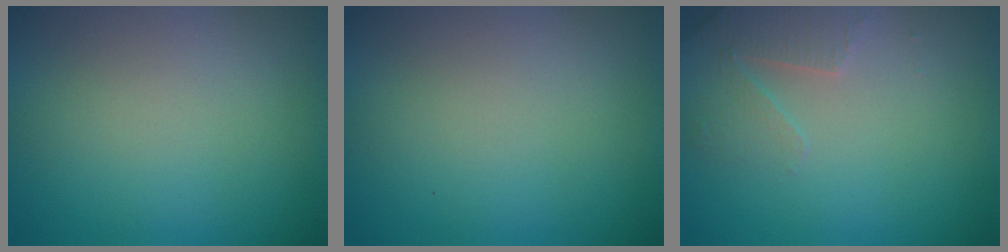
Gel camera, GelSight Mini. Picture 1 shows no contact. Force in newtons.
{"total": 0.0}
{"total": 2.8, "press": 2.7, "slide": 0.7}